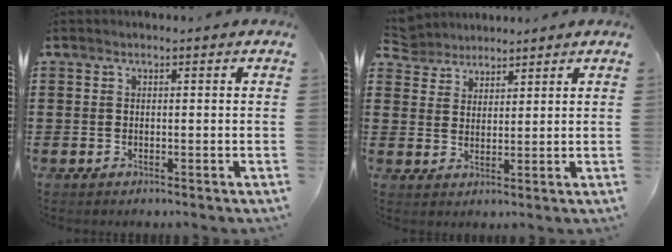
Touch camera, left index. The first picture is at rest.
{"total": 4.2, "force": [4.0, 1.5, -0.1], "torque": [-0.018, -0.006, 0.074]}